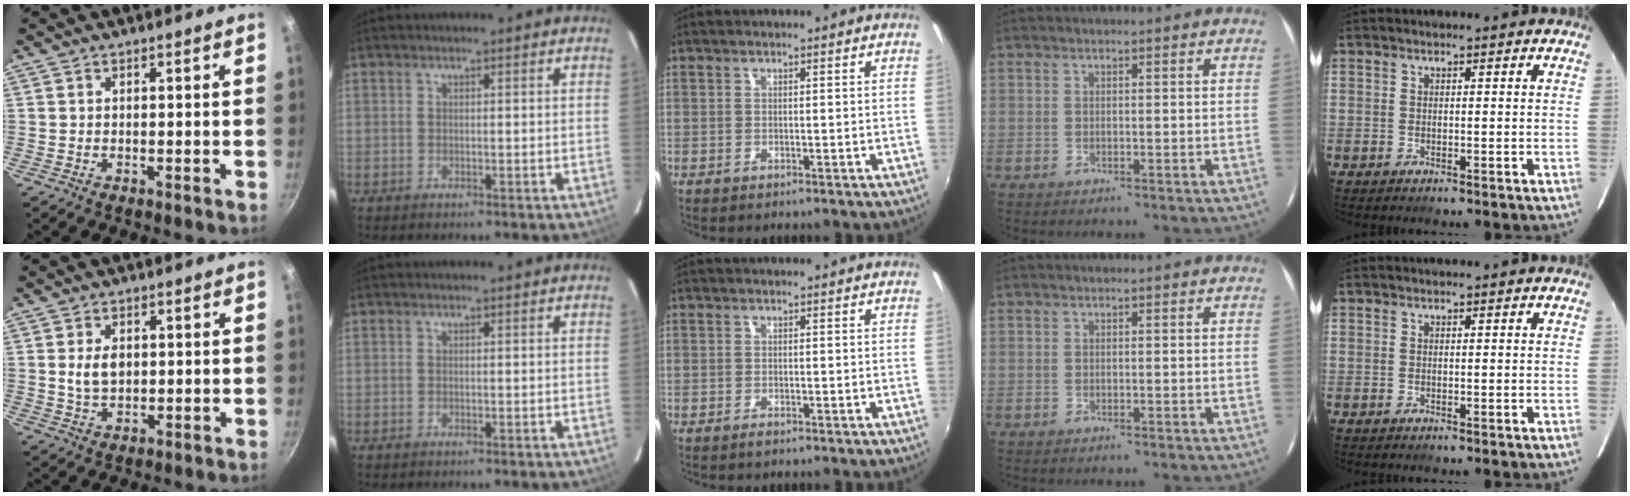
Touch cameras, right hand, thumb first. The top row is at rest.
{"thumb": {"total": 4.7, "force": [0.6, 3.1, 3.5], "torque": [-0.056, -0.002, 0.013]}, "middle": {"total": 0.7, "force": [-0.6, 0.2, 0.3], "torque": [-0.006, -0.003, -0.012]}}